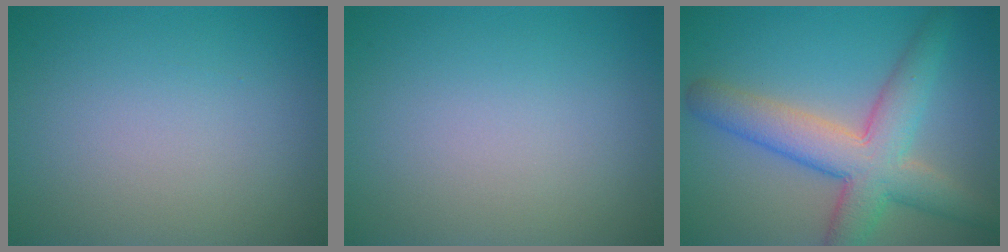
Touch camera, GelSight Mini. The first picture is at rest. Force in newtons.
{"total": 0.0}
{"total": 7.2, "press": 7.2, "slide": 0.4}